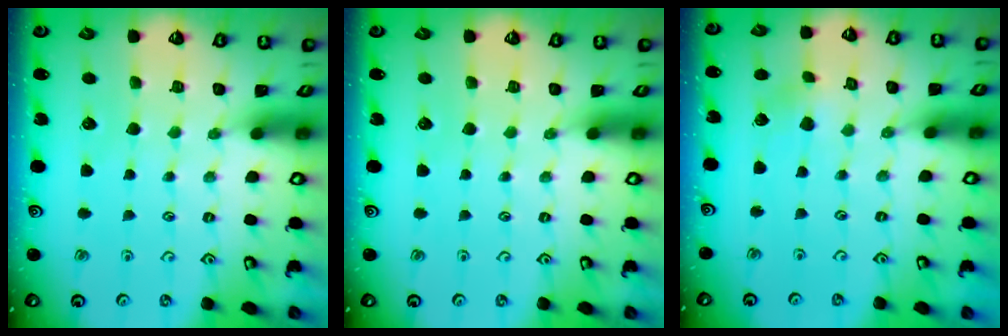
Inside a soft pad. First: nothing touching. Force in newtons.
{"total": 0.0}
{"total": 2.5, "press": 2.5, "slide": 0.2}